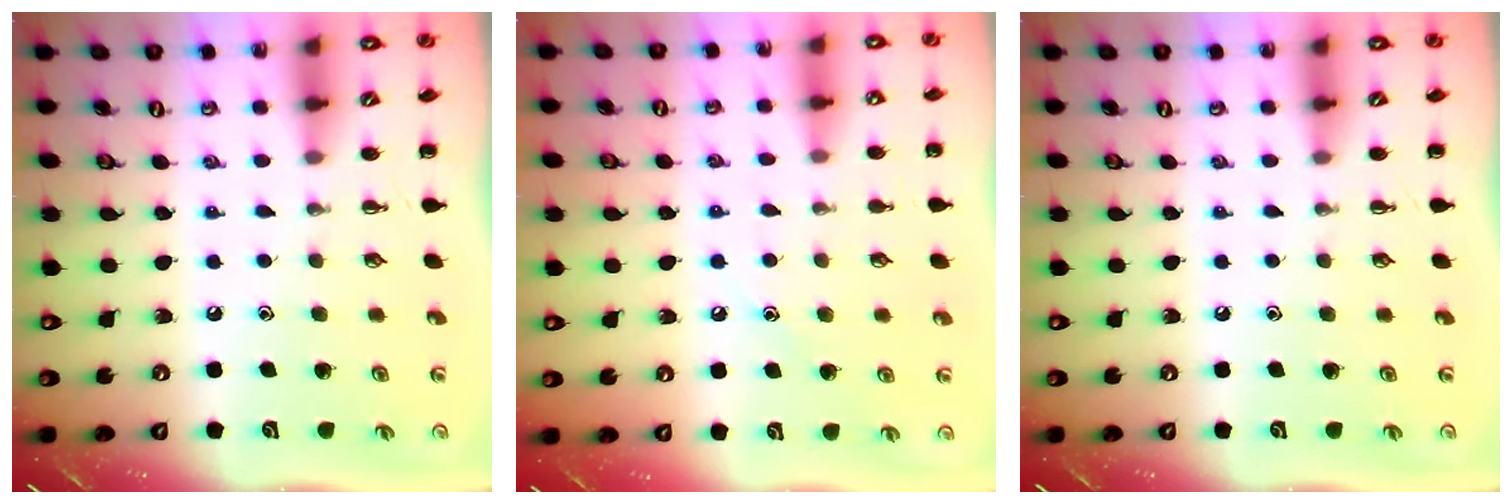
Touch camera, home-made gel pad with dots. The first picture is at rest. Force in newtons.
{"total": 8.6, "press": 8.3, "slide": 1.9}
{"total": 0.0}